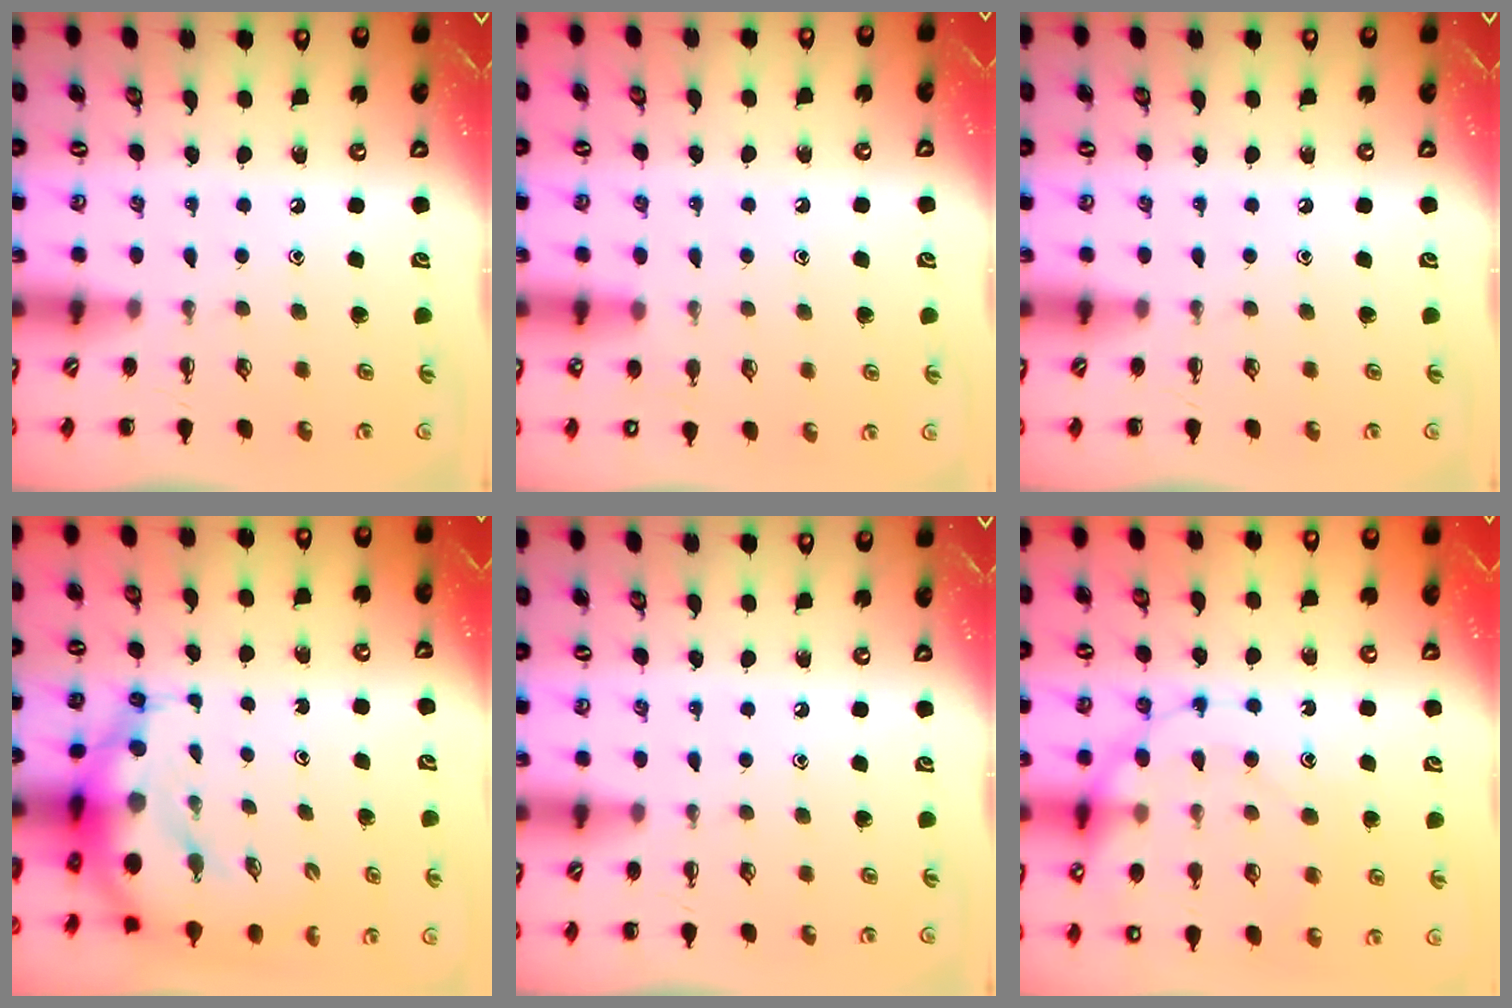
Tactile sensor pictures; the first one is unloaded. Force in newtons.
{"total": 6.8, "press": 6.6, "slide": 1.9}
{"total": 0.0}
{"total": 9.8, "press": 9.5, "slide": 2.3}
{"total": 0.0}
{"total": 18.3, "press": 18.3, "slide": 1.4}